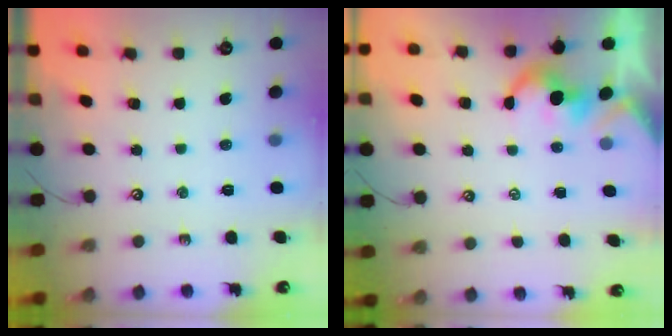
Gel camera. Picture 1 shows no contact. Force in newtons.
{"total": 1.6, "press": 1.6, "slide": 0.2}